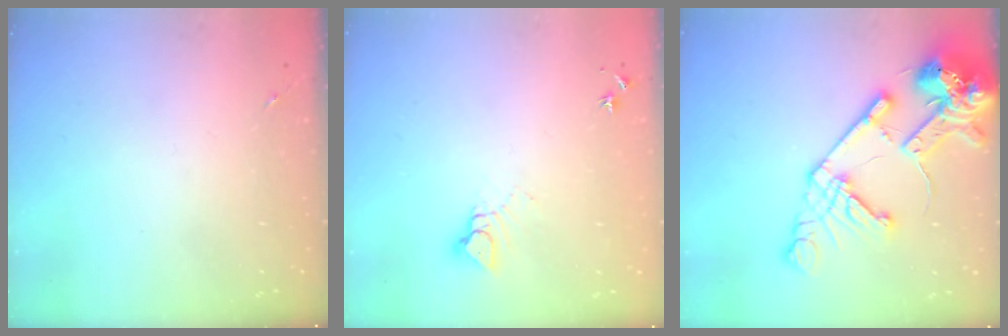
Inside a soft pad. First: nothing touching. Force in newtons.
{"total": 4.7, "press": 4.7, "slide": 0.3}
{"total": 20.4, "press": 20.2, "slide": 2.9}